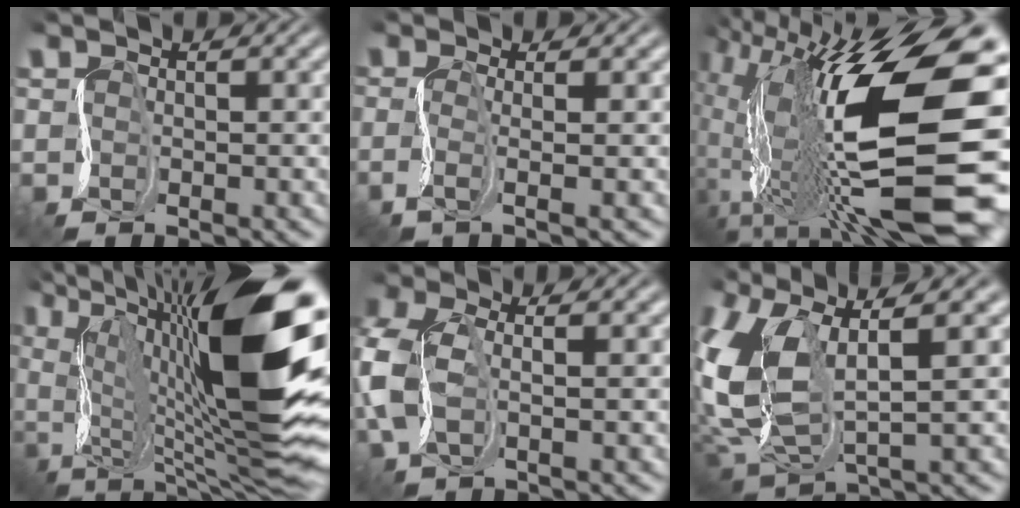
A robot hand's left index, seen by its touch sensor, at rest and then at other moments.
{"total": 2.1, "force": [-0.4, 0.4, 2.0], "torque": [-0.048, -0.006, -0.018]}
{"total": 14.9, "force": [1.5, 6.1, 13.5], "torque": [-0.259, 0.017, 0.020]}
{"total": 18.1, "force": [0.7, 6.6, 16.8], "torque": [-0.288, 0.032, -0.007]}
{"total": 4.7, "force": [0.8, 2.5, 4.0], "torque": [-0.113, 0.006, 0.003]}
{"total": 8.0, "force": [3.0, 3.6, 6.5], "torque": [-0.184, -0.005, 0.060]}